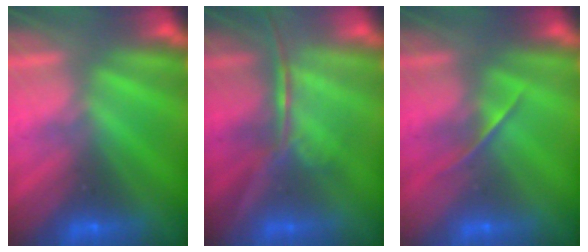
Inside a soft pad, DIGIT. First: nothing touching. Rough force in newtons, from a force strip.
{"total": 1.6}
{"total": 1.4}